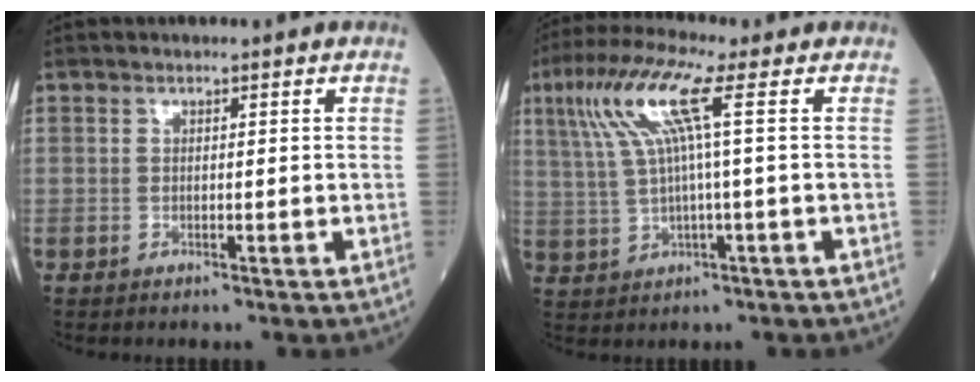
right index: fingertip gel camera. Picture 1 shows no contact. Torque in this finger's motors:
{"motor_torque": [1.16, 0.98, 0.70, 0.21]}